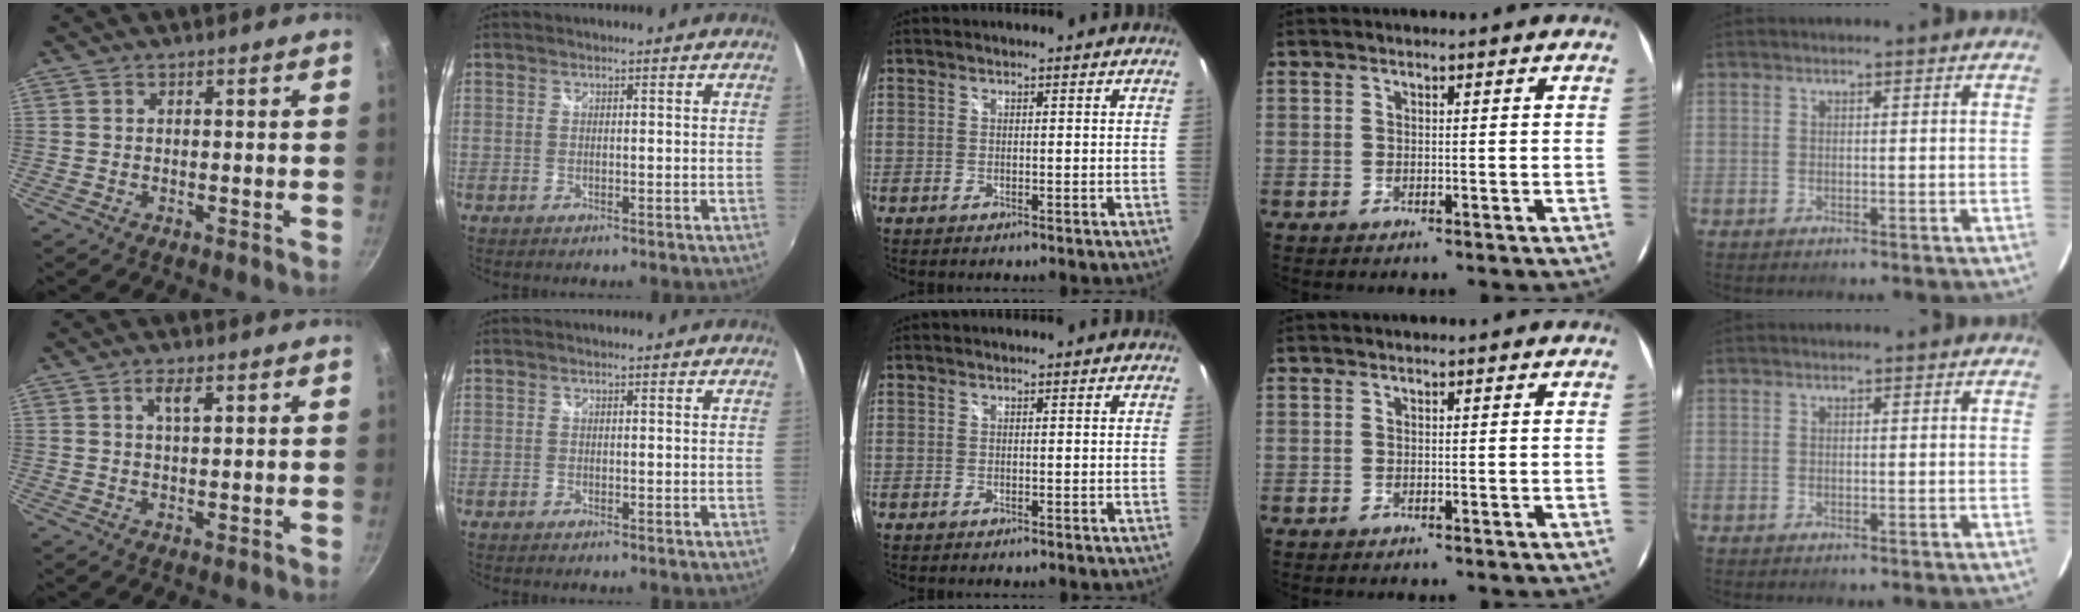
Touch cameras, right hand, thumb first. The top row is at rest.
{"thumb": {"total": 3.0, "force": [1.1, 1.1, 2.5], "torque": [-0.040, 0.000, 0.020]}}